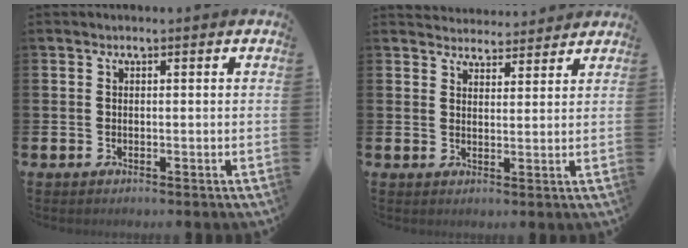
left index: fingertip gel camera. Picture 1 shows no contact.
{"total": 3.7, "force": [3.6, 0.8, -0.4], "torque": [0.003, -0.022, 0.066]}